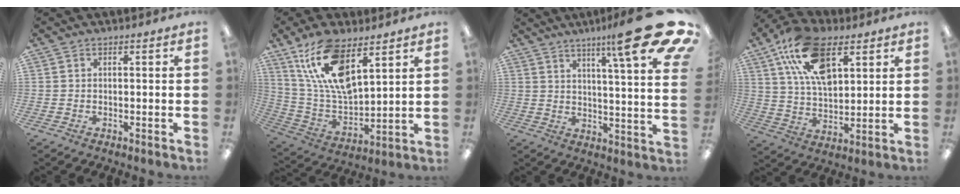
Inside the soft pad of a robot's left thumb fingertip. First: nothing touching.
{"total": 16.9, "force": [10.0, 6.9, 11.7], "torque": [-0.250, -0.044, 0.175]}
{"total": 19.5, "force": [11.7, 2.2, 15.4], "torque": [-0.222, -0.082, 0.171]}
{"total": 18.7, "force": [9.3, 10.2, 12.7], "torque": [-0.218, -0.015, 0.168]}